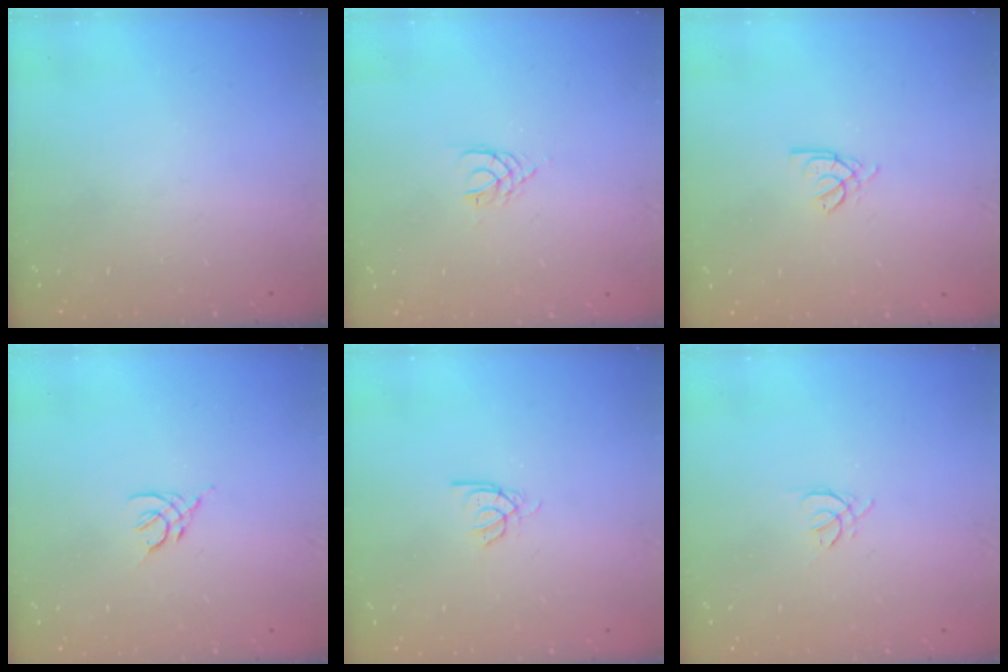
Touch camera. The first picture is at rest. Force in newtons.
{"total": 2.0, "press": 1.9, "slide": 0.3}
{"total": 2.2, "press": 2.2, "slide": 0.6}
{"total": 2.4, "press": 2.3, "slide": 0.6}
{"total": 2.2, "press": 2.2, "slide": 0.2}
{"total": 1.5, "press": 1.4, "slide": 0.6}